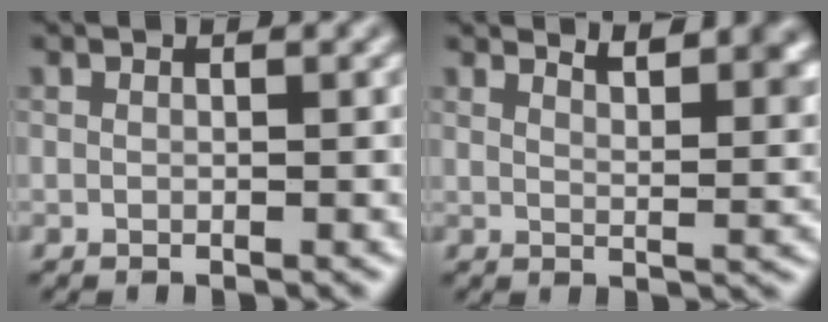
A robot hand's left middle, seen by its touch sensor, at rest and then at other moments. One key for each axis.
{"total": 6.1, "fx": 4.7, "fy": 1.9, "fz": 3.3, "tx": -0.023, "ty": 0.016, "tz": 0.055}